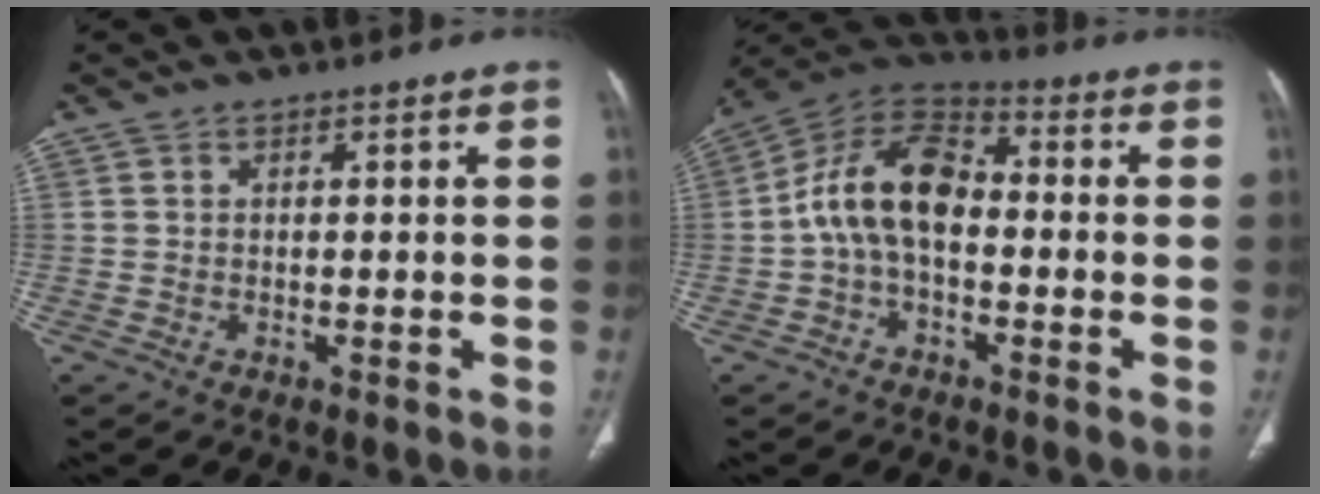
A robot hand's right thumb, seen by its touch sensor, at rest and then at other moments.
{"total": 13.0, "force": [-1.0, 7.8, 10.3], "torque": [-0.178, 0.039, -0.031]}